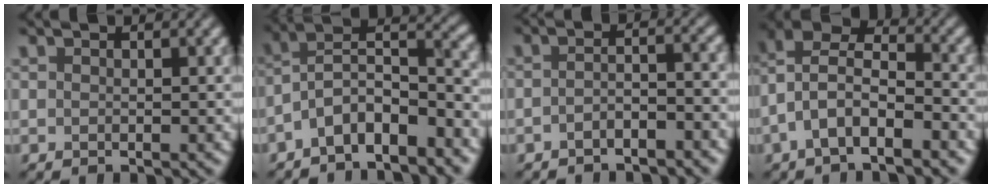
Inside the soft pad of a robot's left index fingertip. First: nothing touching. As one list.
[{"total": 7.5, "force": [-4.5, 2.6, 5.4], "torque": [-0.087, 0.012, -0.087]}, {"total": 2.6, "force": [-1.7, 0.7, 1.9], "torque": [-0.032, 0.004, -0.036]}, {"total": 5.9, "force": [-2.4, 2.6, 4.6], "torque": [-0.085, 0.014, -0.054]}]